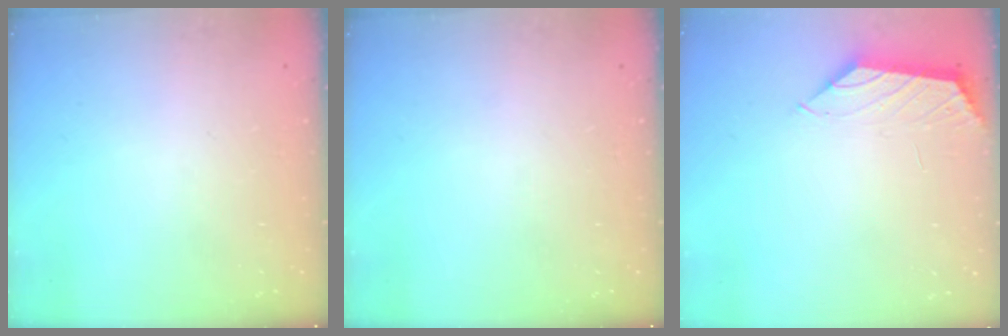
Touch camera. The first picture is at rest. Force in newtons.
{"total": 0.0}
{"total": 1.1, "press": 1.0, "slide": 0.4}